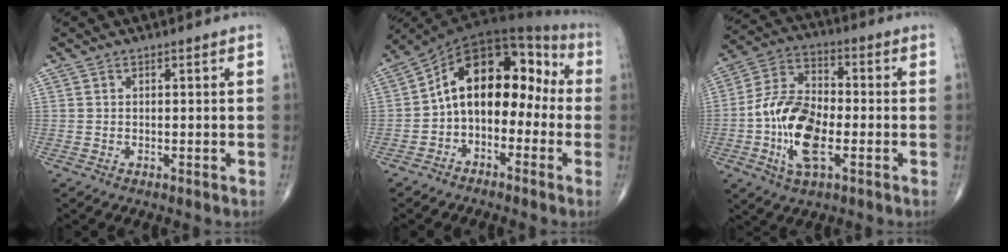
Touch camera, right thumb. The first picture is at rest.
{"total": 14.5, "force": [-1.6, 9.4, 10.9], "torque": [-0.137, 0.071, -0.041]}
{"total": 14.5, "force": [-3.5, 7.4, 12.0], "torque": [-0.232, 0.018, -0.071]}